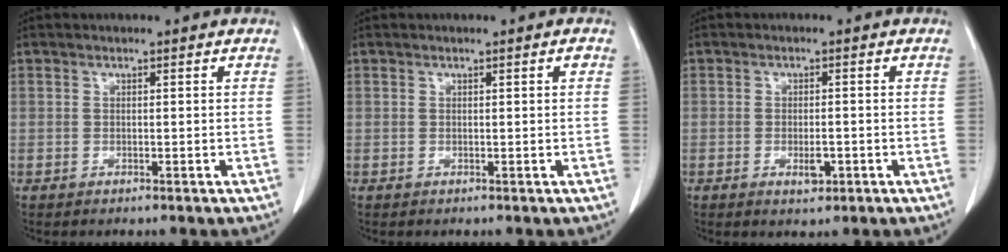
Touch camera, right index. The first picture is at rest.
{"total": 0.6, "force": [0.2, 0.0, 0.5], "torque": [-0.009, 0.001, 0.004]}
{"total": 2.6, "force": [-1.0, 1.1, 2.1], "torque": [-0.035, 0.000, -0.009]}